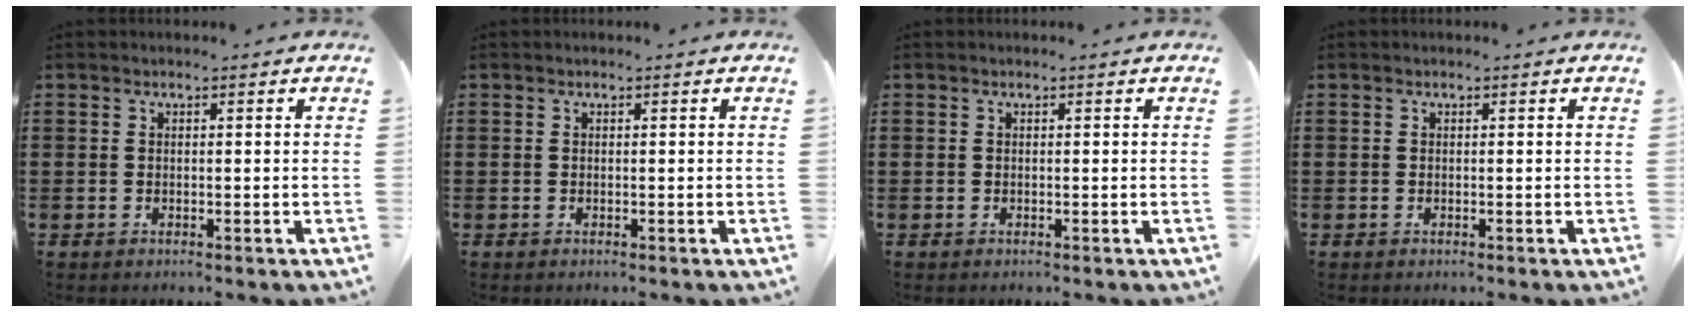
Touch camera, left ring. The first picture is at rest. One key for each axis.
{"total": 0.0}
{"total": 0.0}
{"total": 0.0}